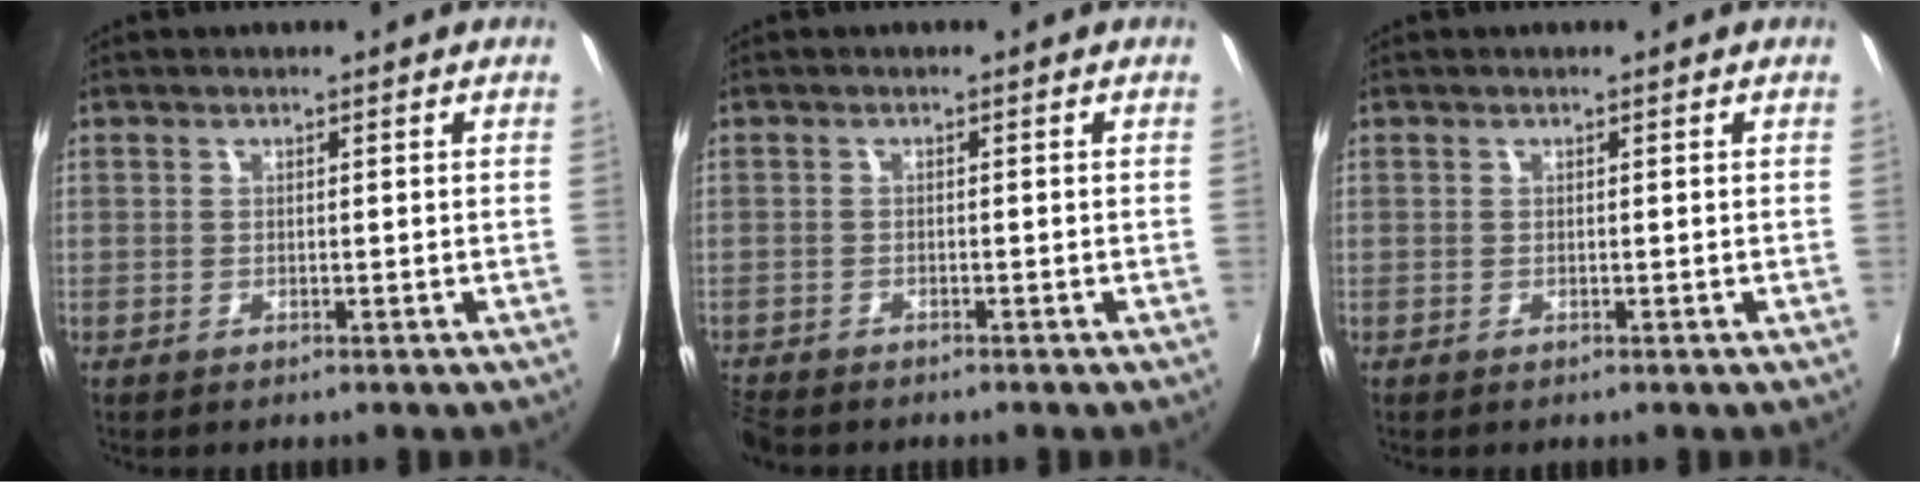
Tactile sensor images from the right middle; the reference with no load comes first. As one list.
[{"total": 3.7, "force": [-3.5, 0.9, 1.0], "torque": [-0.034, -0.019, -0.068]}, {"total": 0.0}]